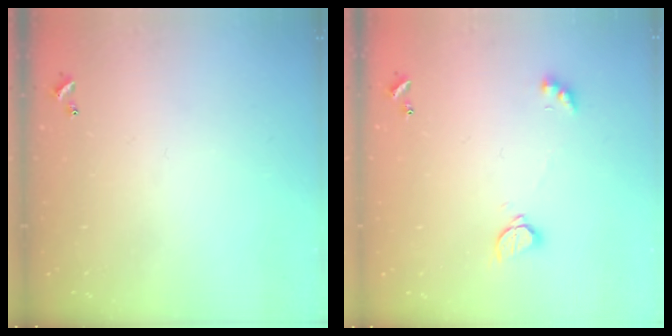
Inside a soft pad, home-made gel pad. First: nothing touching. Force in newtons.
{"total": 2.2, "press": 2.2, "slide": 0.2}